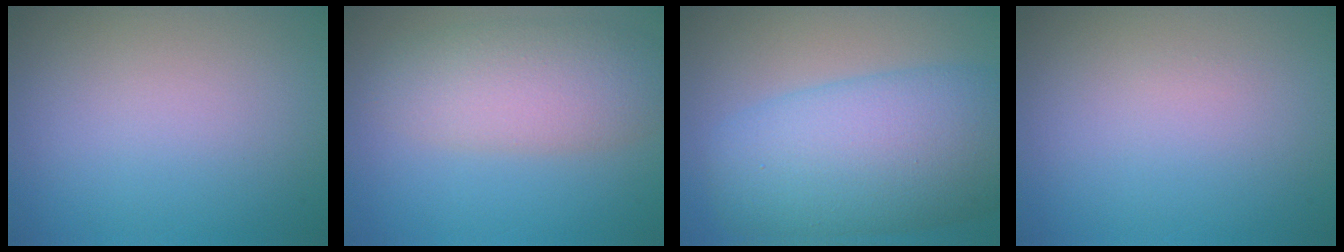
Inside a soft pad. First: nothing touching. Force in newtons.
{"total": 5.7, "press": 5.7, "slide": 0.3}
{"total": 10.9, "press": 10.9, "slide": 0.3}
{"total": 0.0}